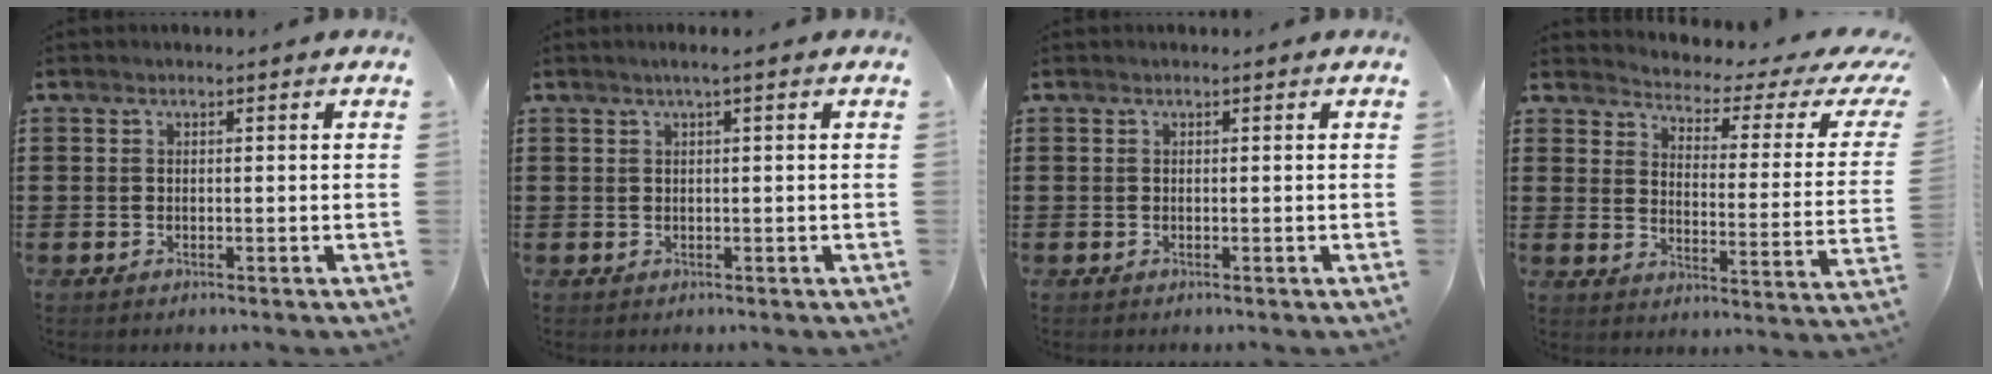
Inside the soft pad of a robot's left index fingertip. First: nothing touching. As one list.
[{"total": 1.2, "force": [0.1, -0.2, 1.2], "torque": [-0.020, -0.002, 0.002]}, {"total": 0.0}, {"total": 2.7, "force": [2.1, 0.6, 1.6], "torque": [-0.040, -0.031, 0.024]}]